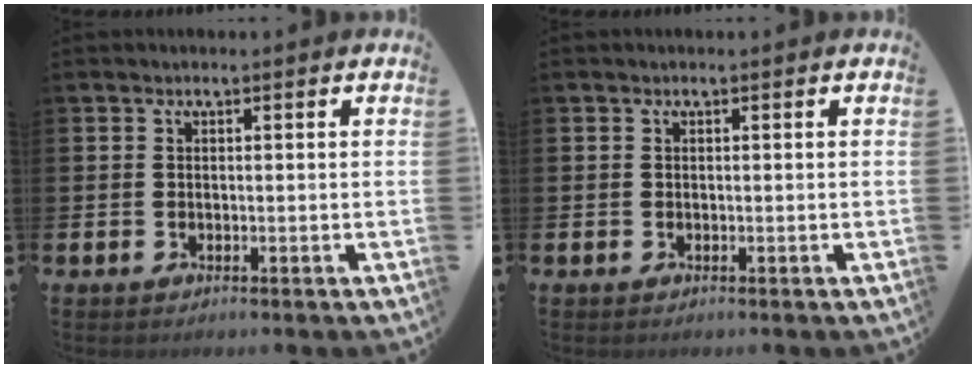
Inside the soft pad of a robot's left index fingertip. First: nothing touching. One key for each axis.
{"total": 0.0}